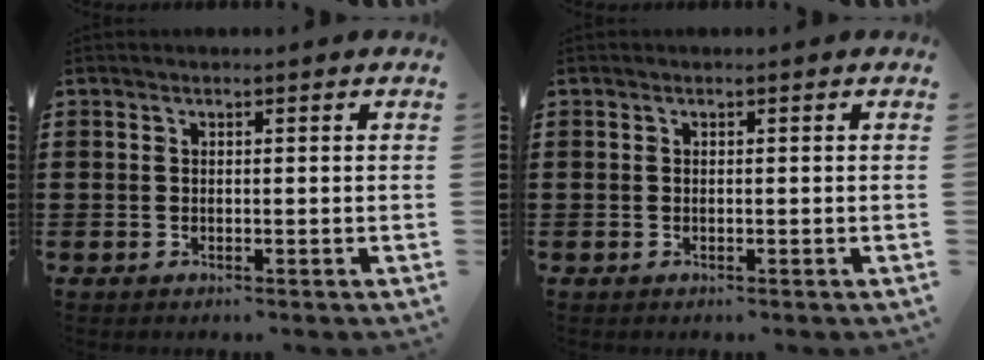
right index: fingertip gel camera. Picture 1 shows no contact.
{"total": 0.0}